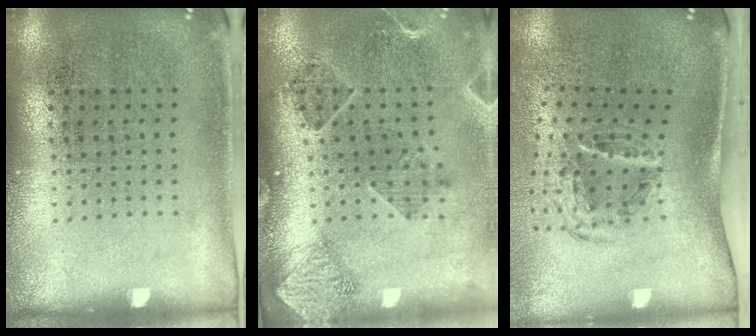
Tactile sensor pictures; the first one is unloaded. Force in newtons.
{"total": 1.4, "press": 1.4, "slide": 0.1}
{"total": 1.5, "press": 1.1, "slide": 1.0}